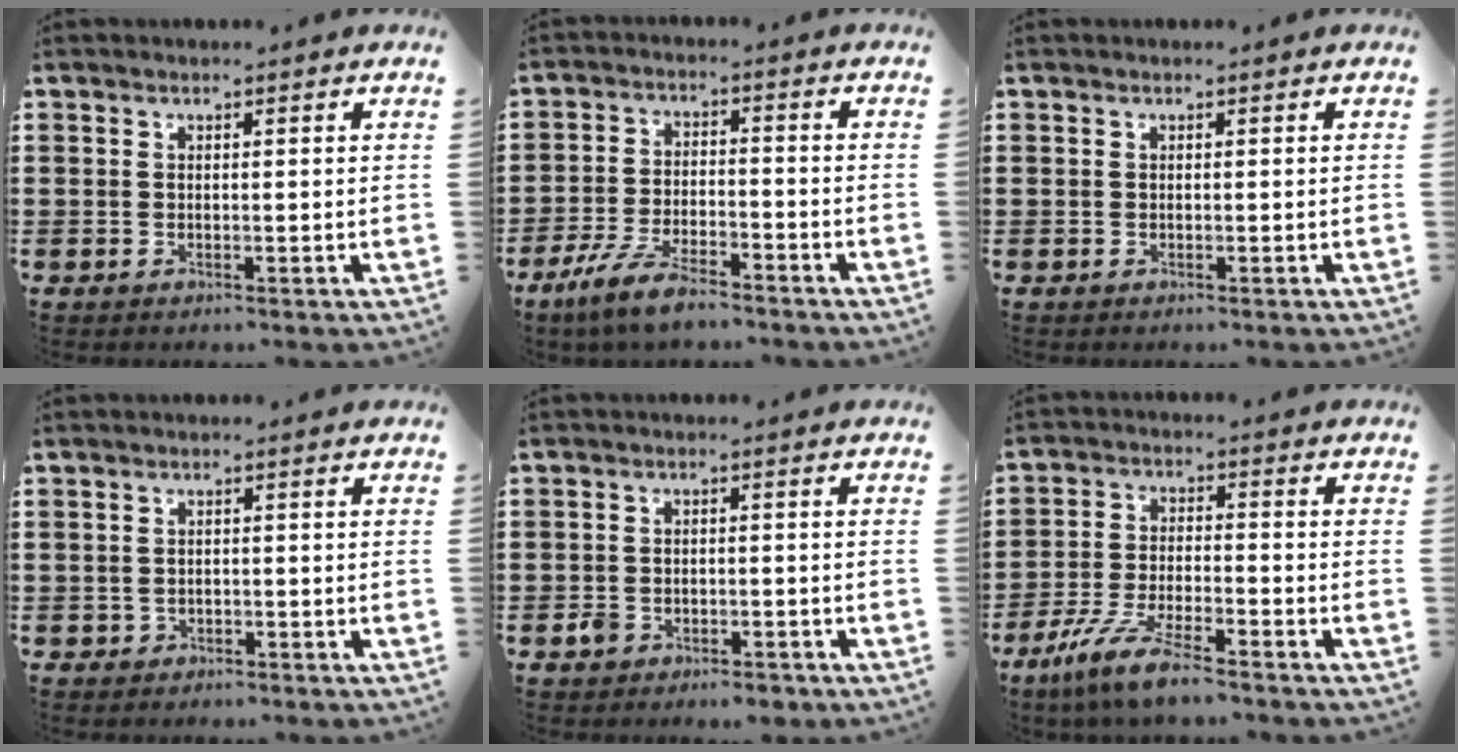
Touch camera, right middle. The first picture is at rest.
{"total": 6.7, "force": [-5.4, 1.3, 3.7], "torque": [-0.093, -0.007, -0.108]}
{"total": 0.0}
{"total": 1.0, "force": [-0.7, 0.7, 0.0], "torque": [-0.002, 0.003, -0.019]}
{"total": 2.8, "force": [-2.2, 1.5, 0.8], "torque": [-0.026, 0.004, -0.047]}
{"total": 7.1, "force": [-5.7, 0.8, 4.2], "torque": [-0.109, -0.012, -0.114]}